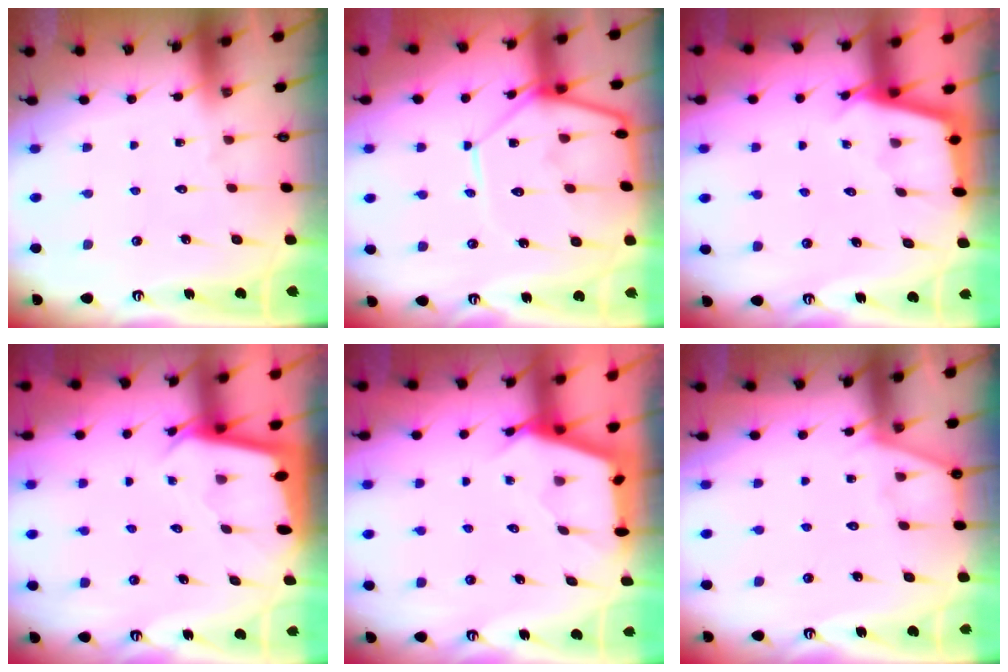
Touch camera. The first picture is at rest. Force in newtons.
{"total": 13.1, "press": 13.1, "slide": 1.0}
{"total": 2.7, "press": 2.7, "slide": 0.3}
{"total": 2.1, "press": 2.1, "slide": 0.1}
{"total": 2.7, "press": 2.7, "slide": 0.3}
{"total": 4.1, "press": 4.1, "slide": 0.4}